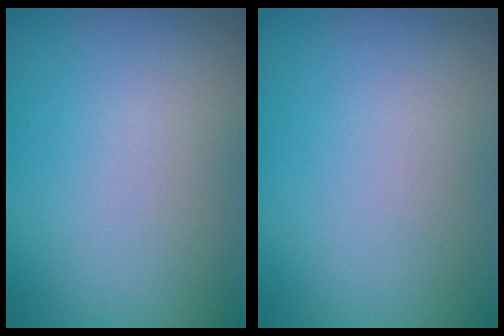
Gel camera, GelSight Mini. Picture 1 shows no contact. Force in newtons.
{"total": 0.0}